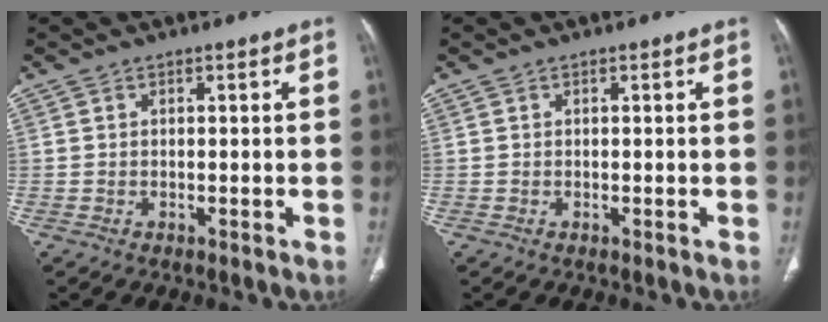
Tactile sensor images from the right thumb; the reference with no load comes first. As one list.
[{"total": 0.0}]